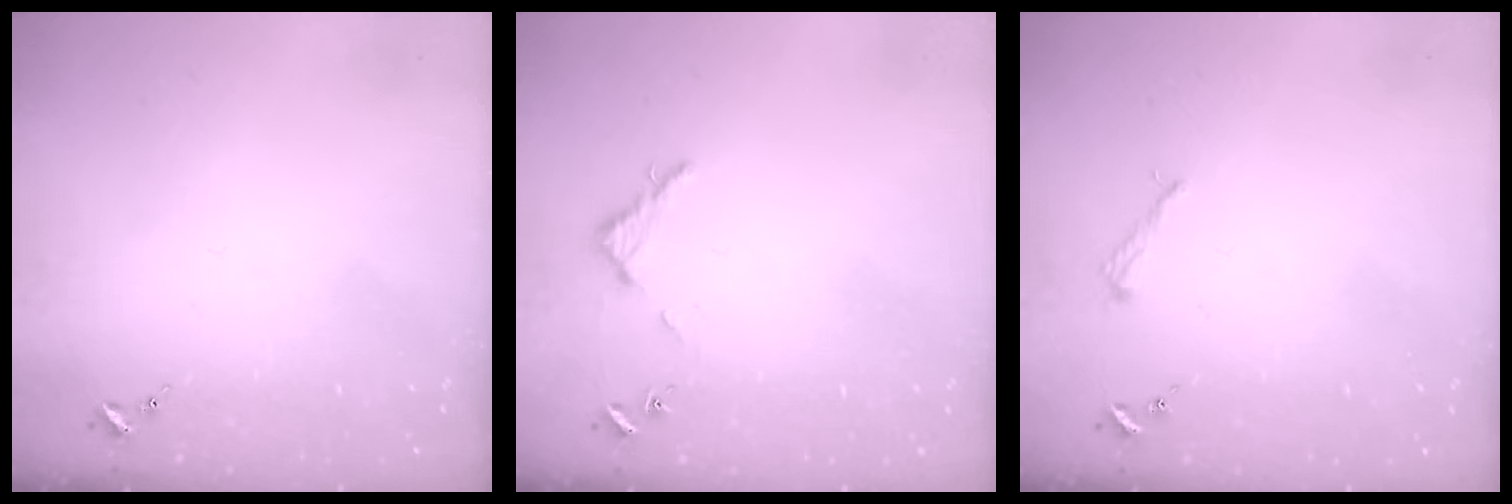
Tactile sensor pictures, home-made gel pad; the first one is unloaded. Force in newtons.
{"total": 2.8, "press": 2.8, "slide": 0.3}
{"total": 2.2, "press": 2.2, "slide": 0.3}